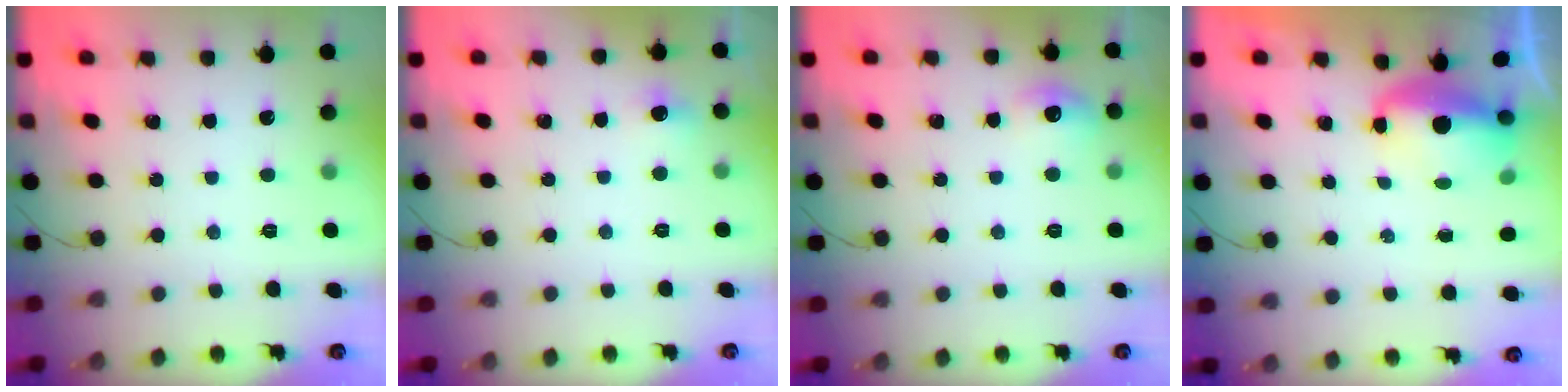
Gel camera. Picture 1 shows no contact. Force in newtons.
{"total": 4.5, "press": 4.1, "slide": 1.8}
{"total": 6.3, "press": 6.2, "slide": 1.2}
{"total": 5.3, "press": 5.3, "slide": 0.6}